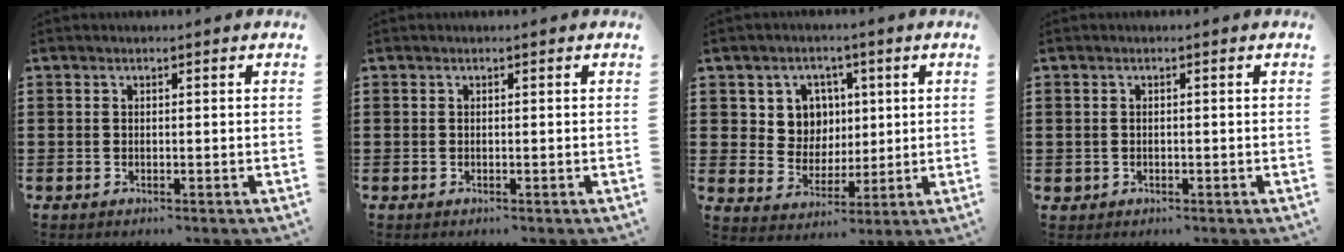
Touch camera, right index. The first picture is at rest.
{"total": 0.0}
{"total": 6.8, "force": [2.4, 6.1, 1.9], "torque": [-0.061, 0.011, 0.043]}
{"total": 0.7, "force": [0.0, 0.6, 0.3], "torque": [-0.008, 0.005, -0.001]}